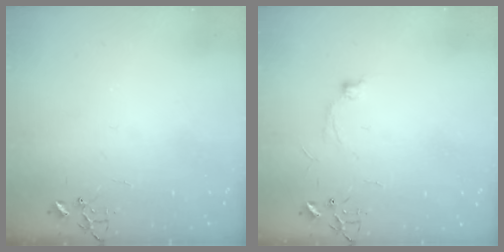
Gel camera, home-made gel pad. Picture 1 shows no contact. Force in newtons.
{"total": 7.2, "press": 7.2, "slide": 0.8}